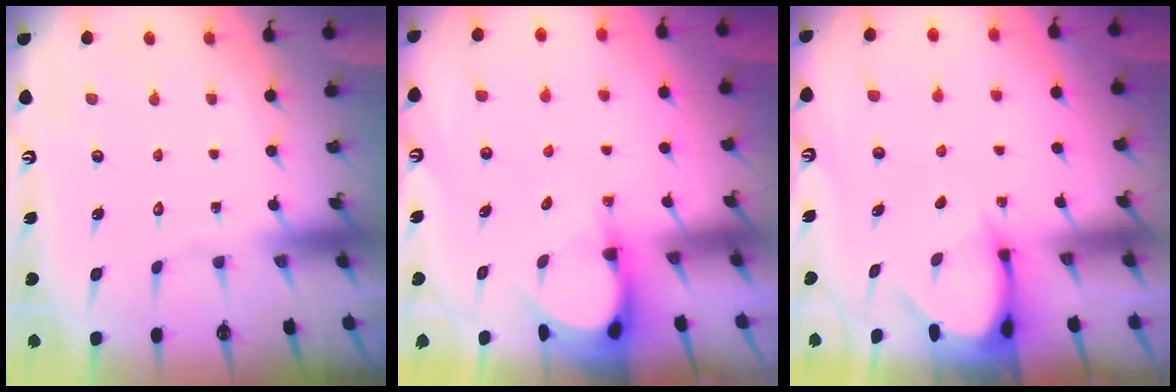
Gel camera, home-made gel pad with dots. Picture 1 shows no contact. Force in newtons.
{"total": 3.9, "press": 3.9, "slide": 0.2}
{"total": 3.8, "press": 3.8, "slide": 0.3}